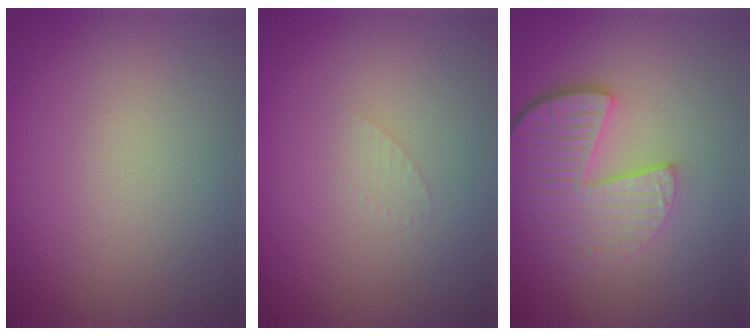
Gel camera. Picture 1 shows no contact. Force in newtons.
{"total": 0.7, "press": 0.7, "slide": 0.1}
{"total": 5.7, "press": 4.2, "slide": 3.9}